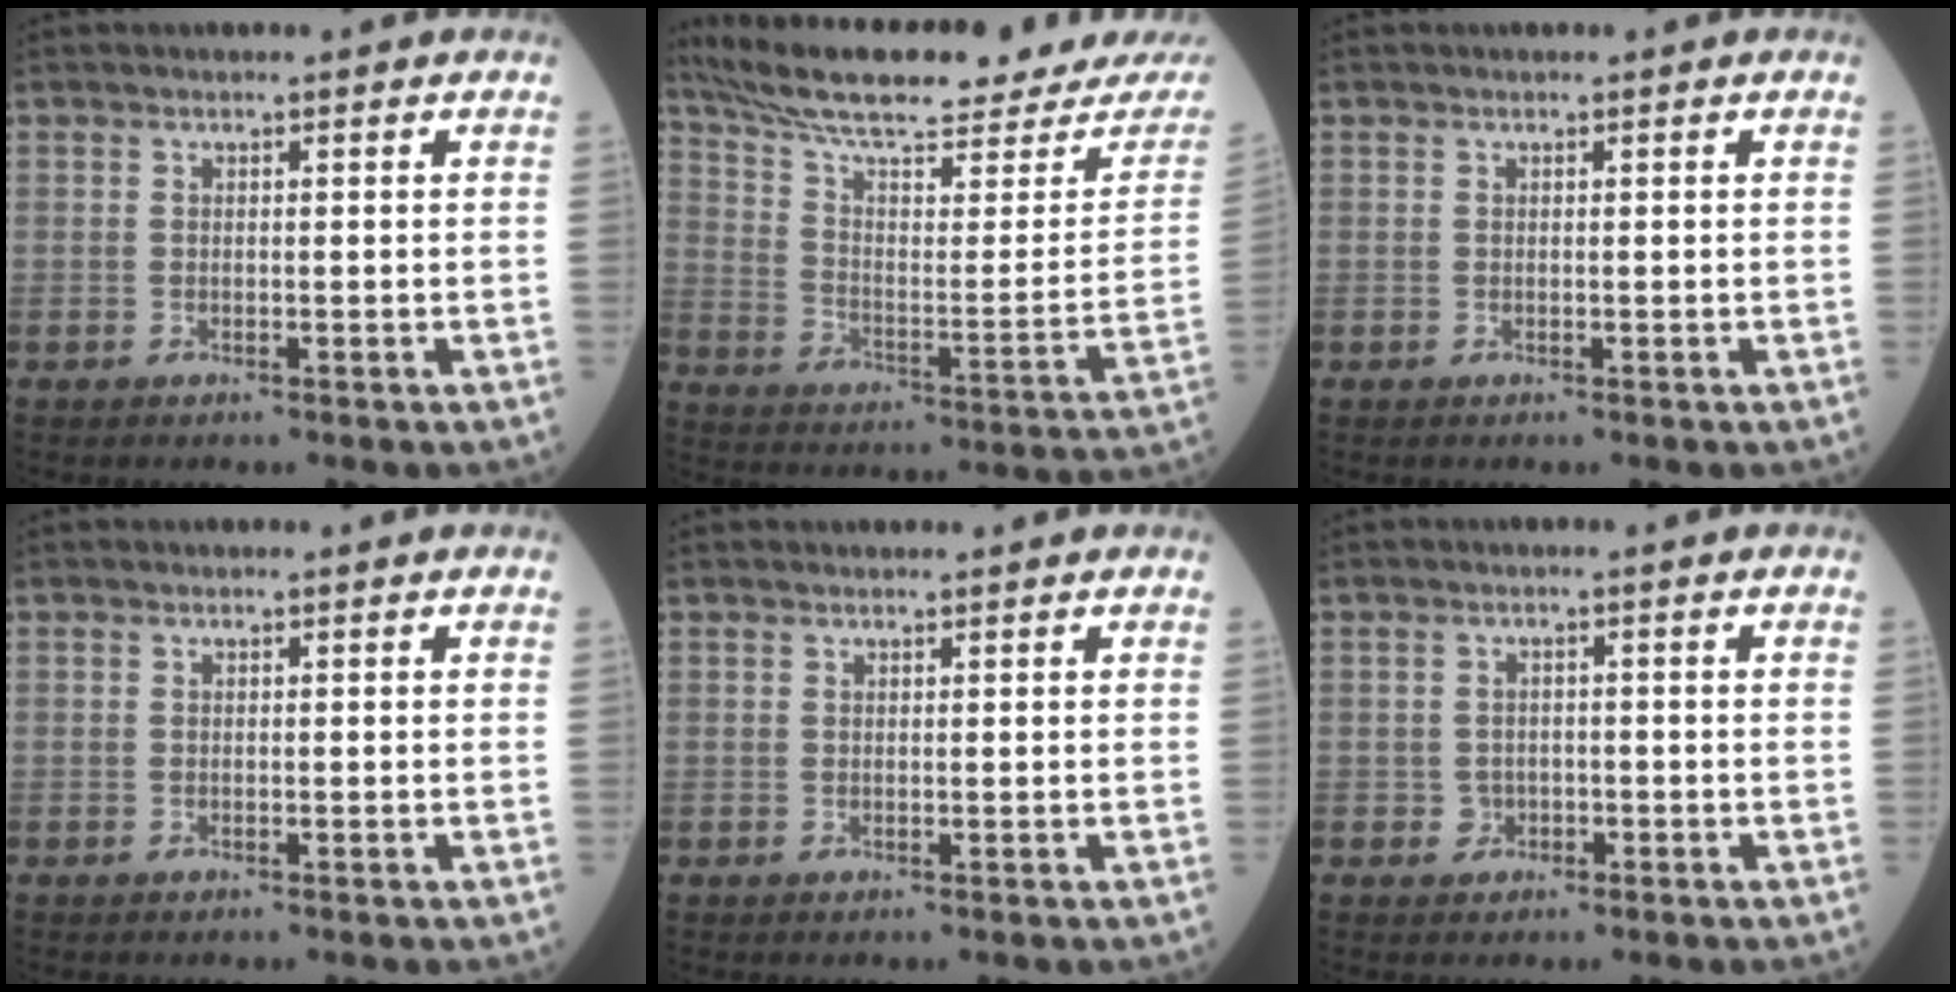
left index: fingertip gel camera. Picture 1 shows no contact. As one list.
[{"total": 24.1, "force": [21.7, 2.5, 10.3], "torque": [-0.169, -0.045, 0.307]}, {"total": 0.0}, {"total": 0.0}, {"total": 1.3, "force": [1.3, 0.1, 0.4], "torque": [-0.006, 0.011, 0.020]}, {"total": 1.8, "force": [-0.8, 1.6, 0.4], "torque": [-0.005, 0.006, -0.012]}]